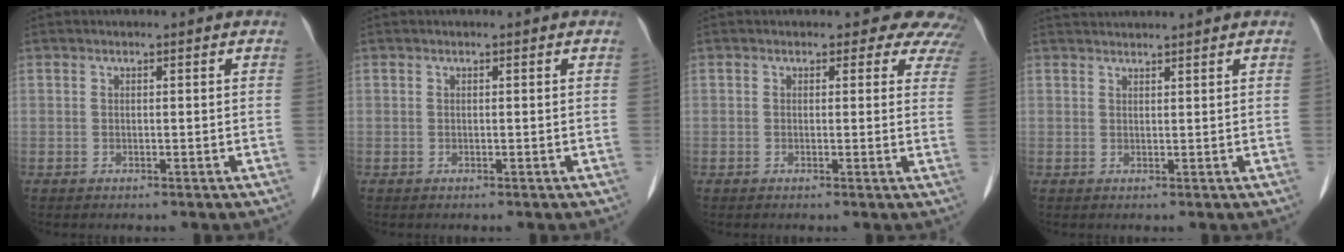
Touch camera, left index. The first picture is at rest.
{"total": 0.0}
{"total": 7.1, "force": [6.0, 3.7, 0.5], "torque": [0.037, -0.011, 0.029]}
{"total": 3.9, "force": [3.8, -0.4, 0.9], "torque": [-0.010, 0.033, 0.061]}